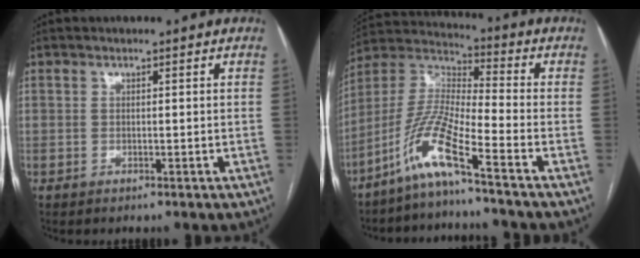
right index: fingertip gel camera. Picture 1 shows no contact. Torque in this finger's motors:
{"motor_torque": [0.37, -0.54, 0.00, -0.03]}